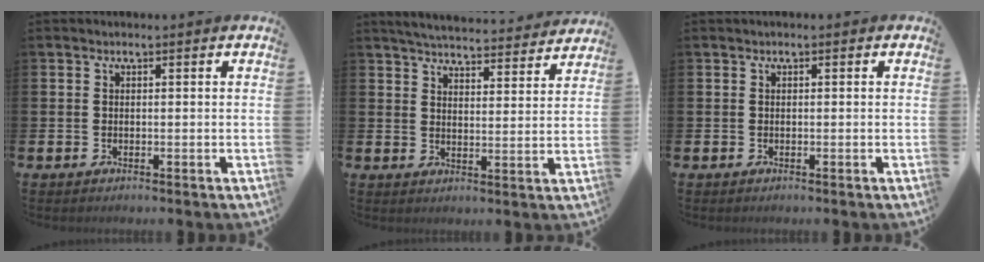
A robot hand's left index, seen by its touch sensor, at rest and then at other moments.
{"total": 5.3, "force": [5.3, 0.6, 0.7], "torque": [-0.028, -0.042, 0.091]}
{"total": 0.0}